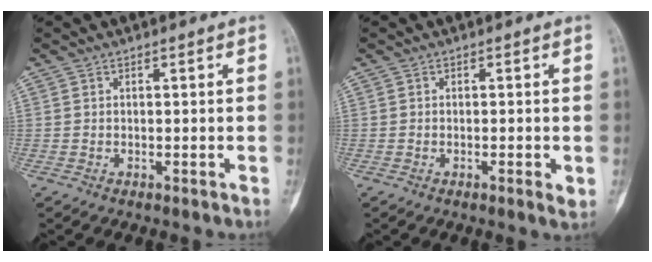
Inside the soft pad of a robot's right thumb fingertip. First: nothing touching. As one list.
[{"total": 1.5, "force": [-0.4, 0.4, 1.4], "torque": [-0.024, -0.004, -0.006]}]